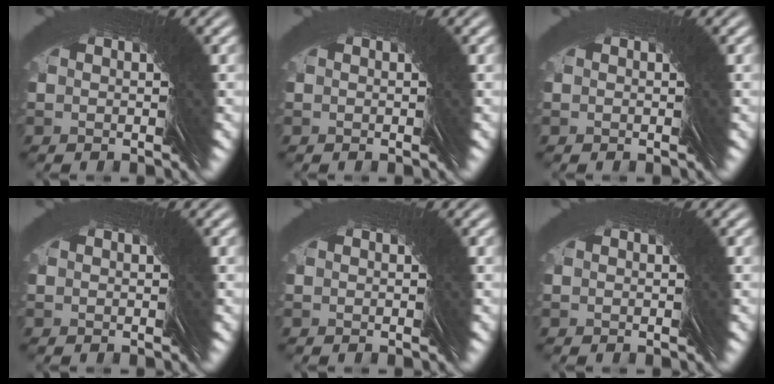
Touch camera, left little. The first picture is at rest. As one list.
[{"total": 0.0}, {"total": 0.0}, {"total": 0.0}, {"total": 0.0}, {"total": 0.0}]